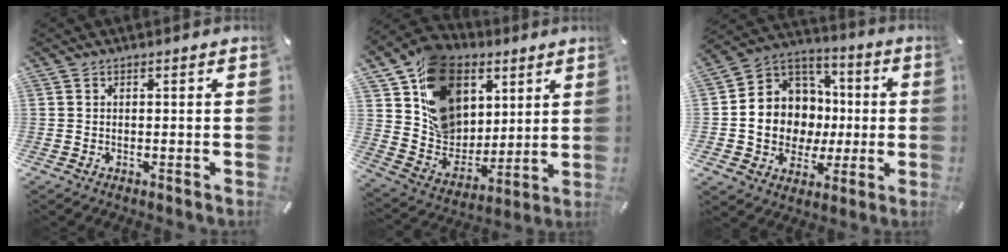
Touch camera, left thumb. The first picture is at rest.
{"total": 17.9, "force": [7.6, 14.4, 7.4], "torque": [-0.135, -0.036, 0.150]}
{"total": 13.0, "force": [-1.6, 12.2, 4.0], "torque": [-0.085, -0.010, -0.017]}